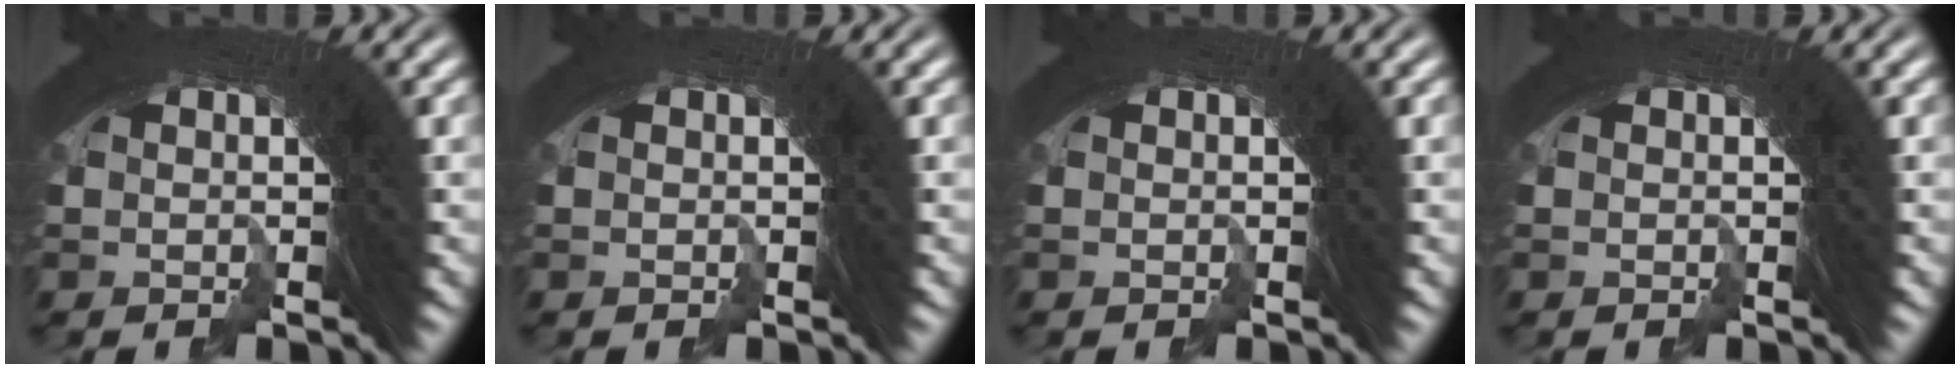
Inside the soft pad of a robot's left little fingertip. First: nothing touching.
{"total": 0.0}
{"total": 0.0}
{"total": 0.0}